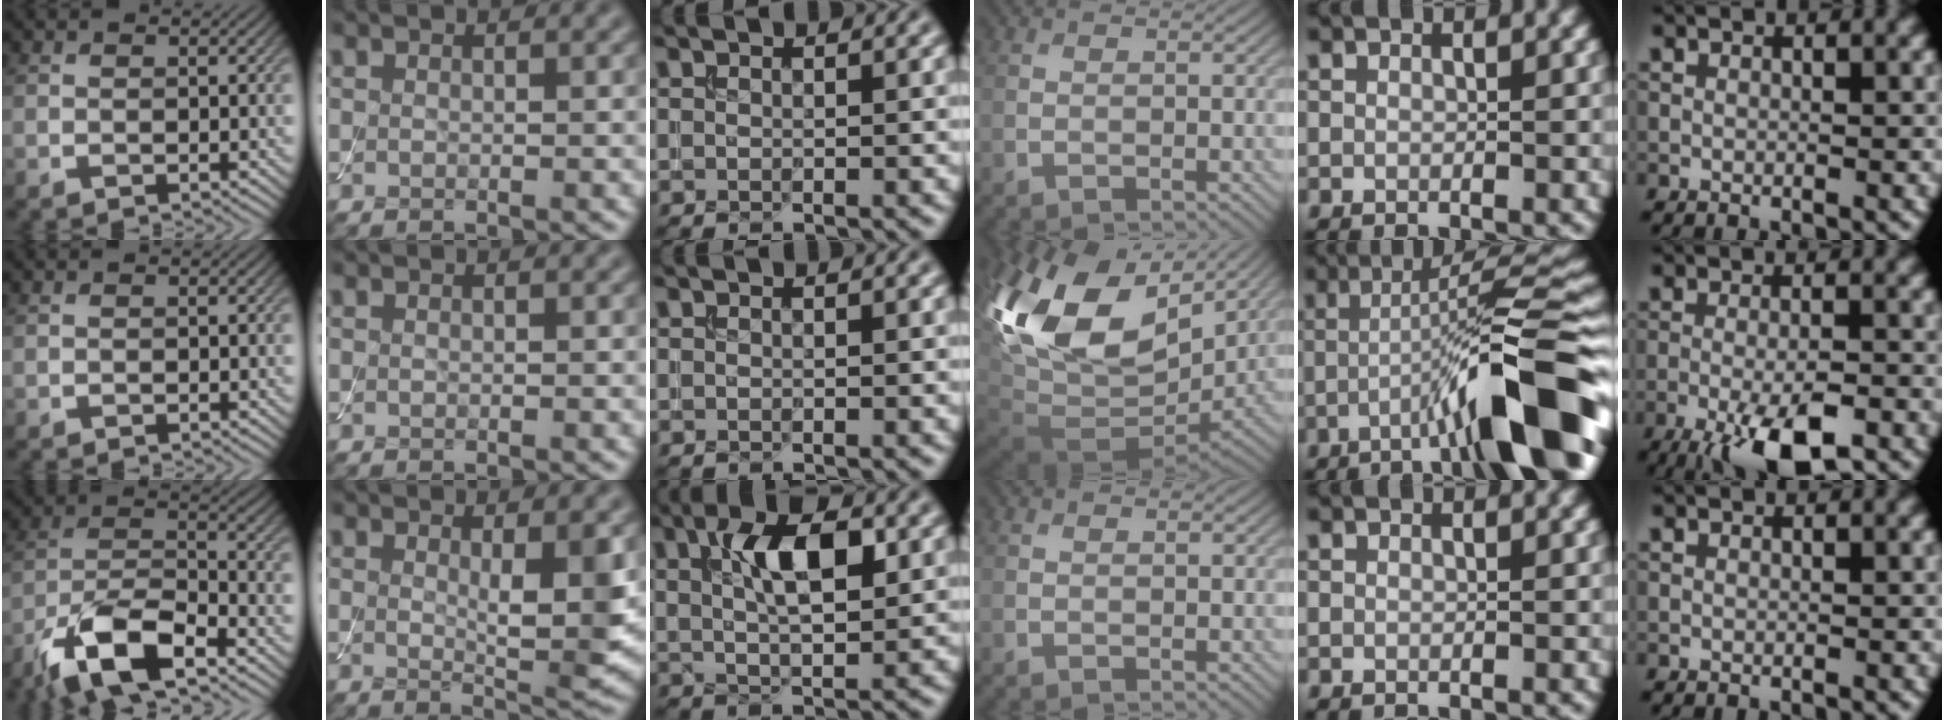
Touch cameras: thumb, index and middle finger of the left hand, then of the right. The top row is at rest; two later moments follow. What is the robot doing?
{"motion": "assemble", "object": "toy tower of hanoi"}